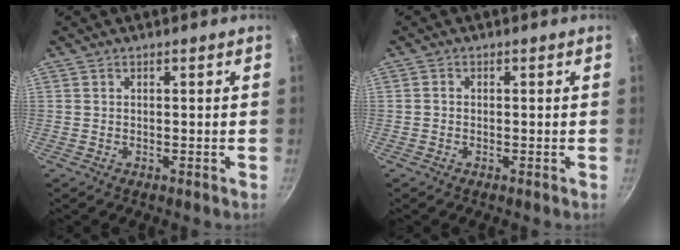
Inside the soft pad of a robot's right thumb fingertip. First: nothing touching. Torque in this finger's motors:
{"motor_torque": [-0.30, 0.10, -0.25, 0.03, 0.06]}